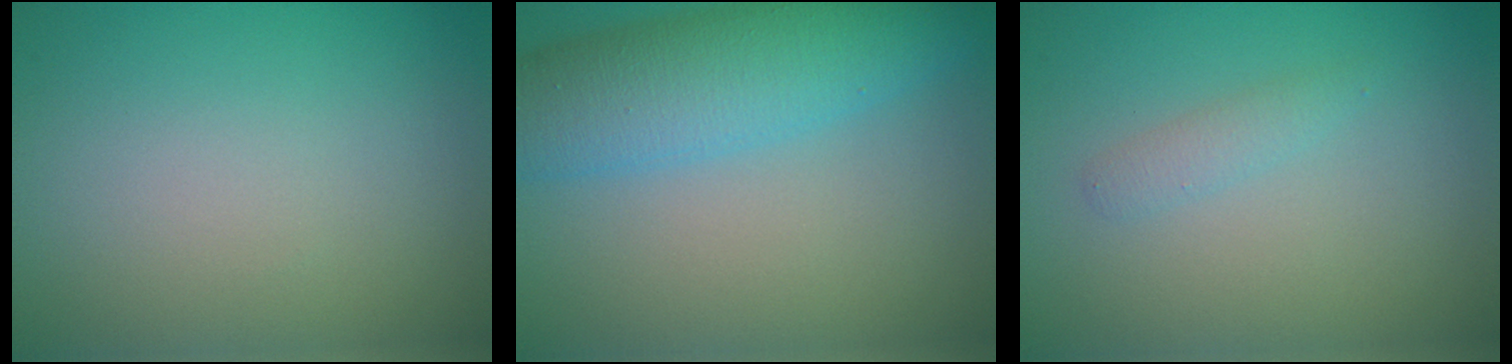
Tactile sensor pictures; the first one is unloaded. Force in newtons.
{"total": 7.5, "press": 7.5, "slide": 0.2}
{"total": 1.1, "press": 1.1, "slide": 0.1}